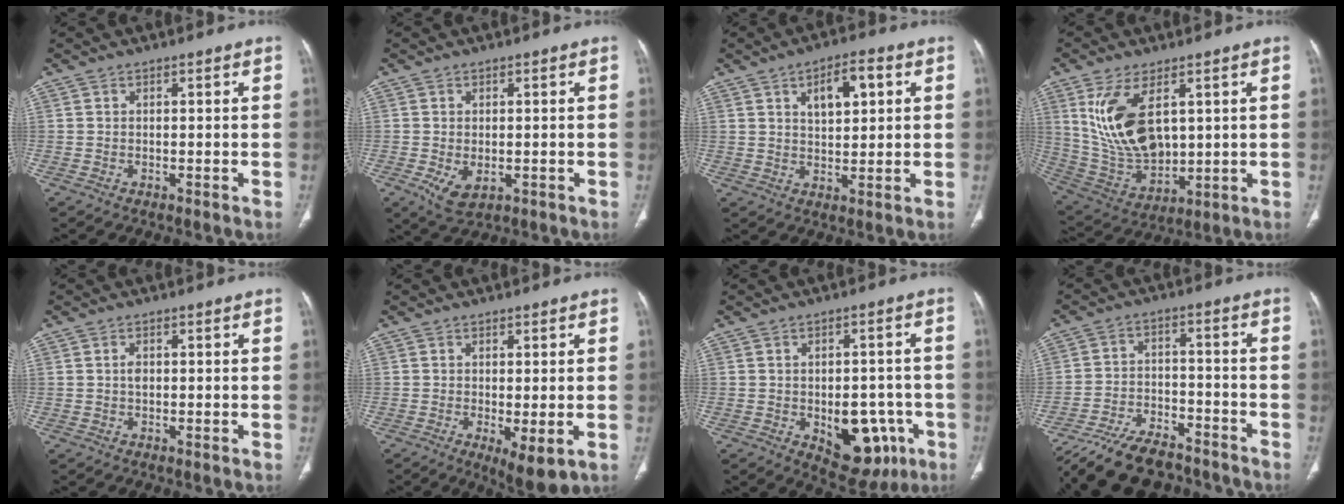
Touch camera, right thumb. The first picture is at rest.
{"total": 5.0, "force": [-1.3, 3.0, 3.8], "torque": [-0.070, -0.006, -0.011]}
{"total": 7.6, "force": [2.8, 3.6, 6.1], "torque": [-0.078, -0.002, 0.045]}
{"total": 15.7, "force": [4.7, 8.4, 12.4], "torque": [-0.231, -0.022, 0.114]}
{"total": 1.5, "force": [0.1, 1.0, 1.1], "torque": [-0.018, 0.002, 0.002]}
{"total": 6.2, "force": [-1.6, 2.0, 5.6], "torque": [-0.092, -0.021, -0.019]}
{"total": 13.1, "force": [-4.3, 7.8, 9.6], "torque": [-0.083, 0.020, -0.041]}
{"total": 17.4, "force": [-14.3, 6.9, 7.2], "torque": [-0.136, 0.058, -0.229]}